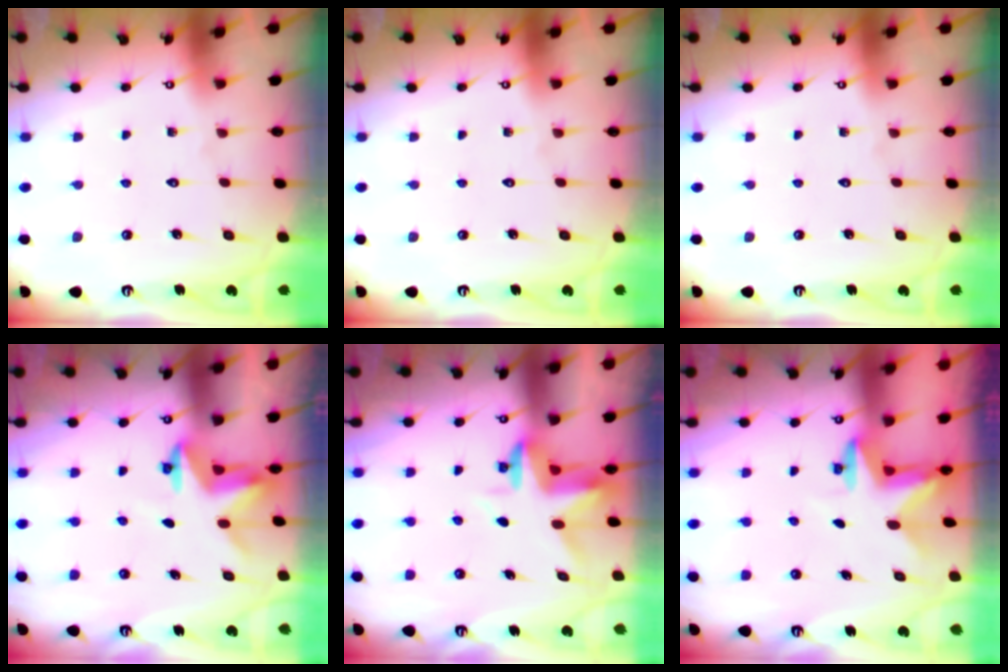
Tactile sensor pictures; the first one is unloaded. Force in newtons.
{"total": 0.0}
{"total": 0.0}
{"total": 3.2, "press": 3.2, "slide": 0.1}
{"total": 3.2, "press": 3.2, "slide": 0.4}
{"total": 2.4, "press": 2.3, "slide": 0.4}